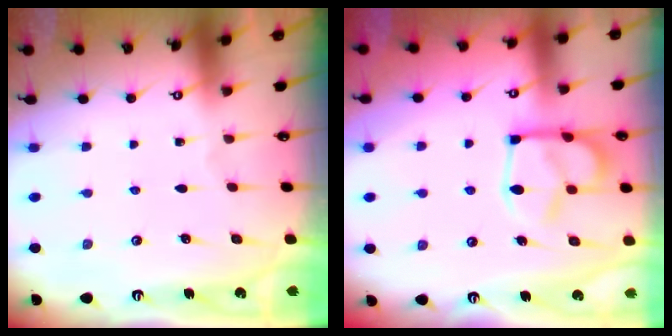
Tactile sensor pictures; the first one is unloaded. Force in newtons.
{"total": 8.3, "press": 8.2, "slide": 1.1}